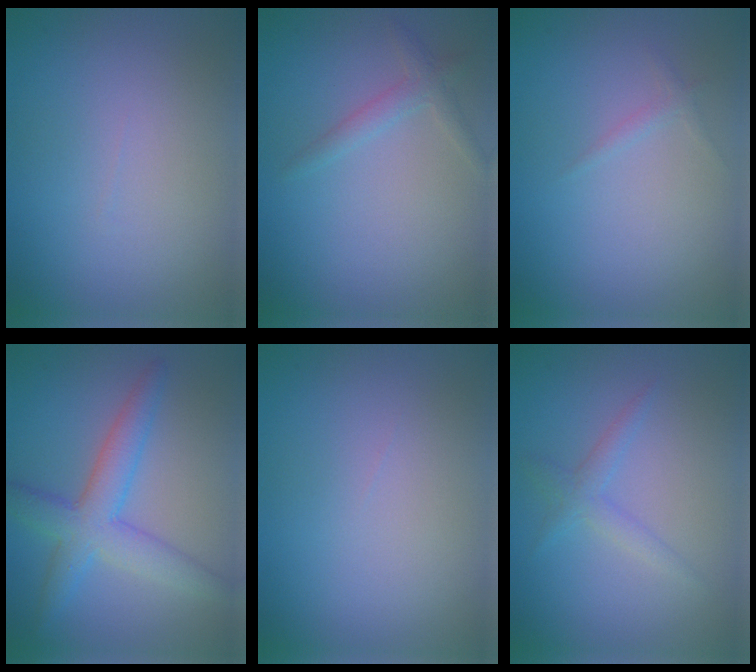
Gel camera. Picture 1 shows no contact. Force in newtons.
{"total": 1.6, "press": 1.6, "slide": 0.1}
{"total": 0.6, "press": 0.6, "slide": 0.1}
{"total": 4.8, "press": 4.8, "slide": 0.1}
{"total": 0.0}
{"total": 1.6, "press": 1.6, "slide": 0.1}